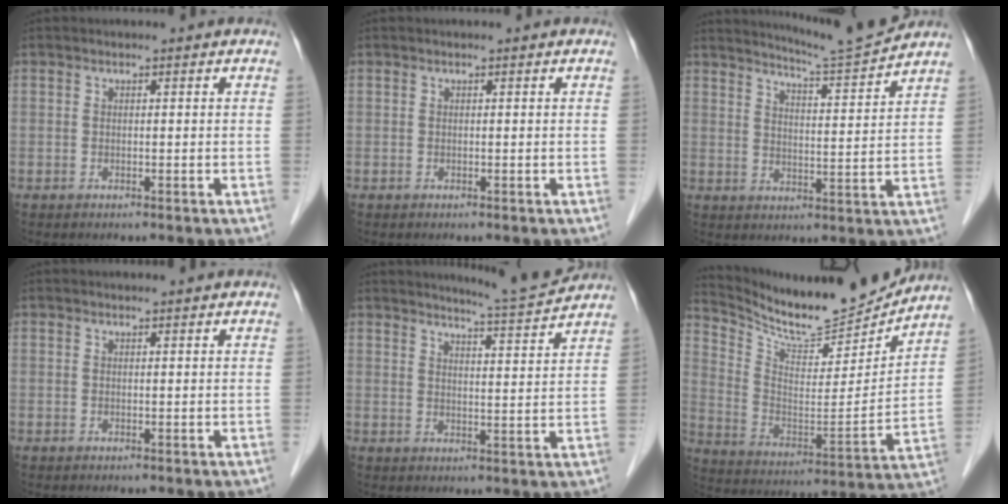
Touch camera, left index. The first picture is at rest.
{"total": 0.0}
{"total": 8.6, "force": [8.3, -2.0, 1.5], "torque": [-0.043, -0.029, 0.131]}
{"total": 0.8, "force": [0.7, -0.1, 0.2], "torque": [-0.007, 0.003, 0.012]}
{"total": 6.8, "force": [6.5, -1.5, 0.9], "torque": [-0.032, -0.020, 0.096]}
{"total": 17.1, "force": [16.2, 2.1, 4.8], "torque": [-0.105, -0.039, 0.266]}